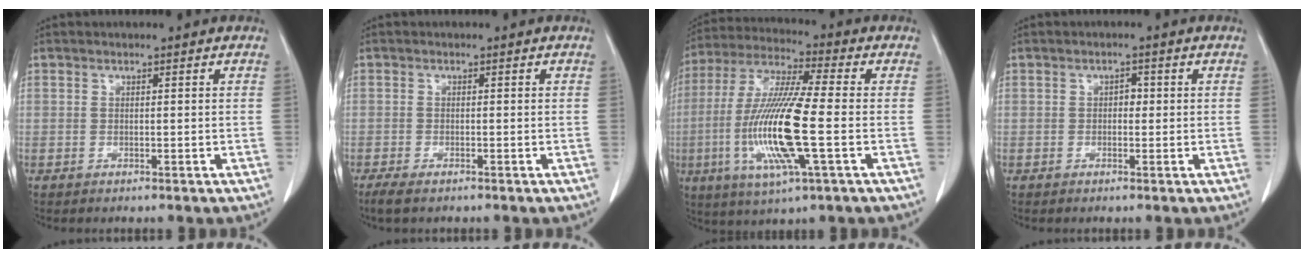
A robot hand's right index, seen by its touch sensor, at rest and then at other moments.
{"total": 3.0, "force": [-2.2, 0.8, 1.8], "torque": [-0.033, -0.008, -0.033]}
{"total": 16.1, "force": [-3.2, 1.1, 15.8], "torque": [-0.330, -0.014, -0.062]}
{"total": 1.4, "force": [0.0, 0.9, 1.0], "torque": [-0.009, 0.005, -0.002]}